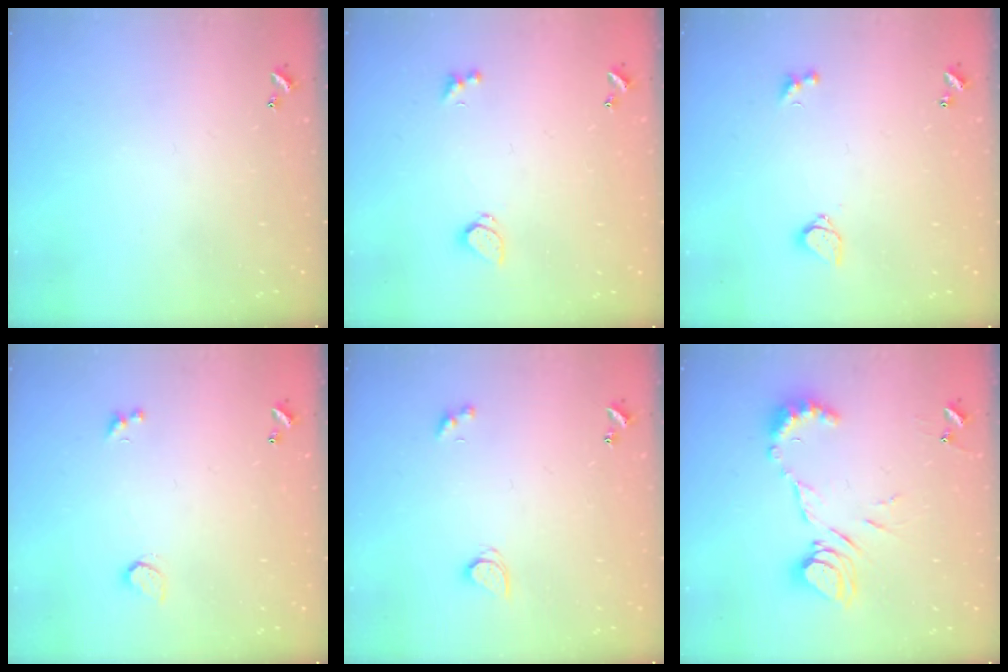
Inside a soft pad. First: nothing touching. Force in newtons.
{"total": 1.8, "press": 1.7, "slide": 0.7}
{"total": 3.0, "press": 2.9, "slide": 0.8}
{"total": 1.0, "press": 0.8, "slide": 0.5}
{"total": 2.6, "press": 2.6, "slide": 0.5}
{"total": 12.0, "press": 12.0, "slide": 1.4}